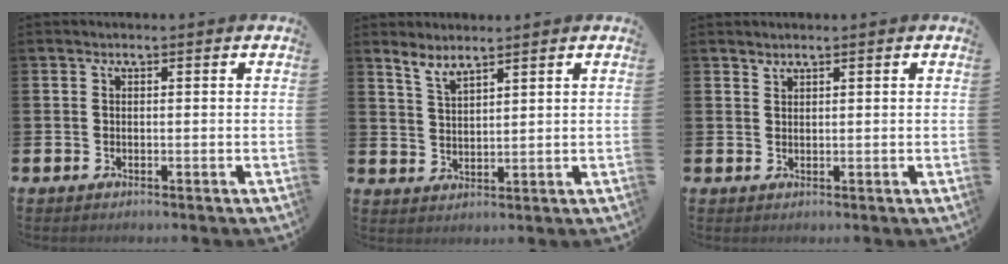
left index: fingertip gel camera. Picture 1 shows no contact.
{"total": 3.2, "force": [3.1, 0.2, 0.8], "torque": [-0.023, -0.014, 0.057]}
{"total": 1.2, "force": [1.2, 0.1, 0.1], "torque": [0.004, -0.002, 0.022]}